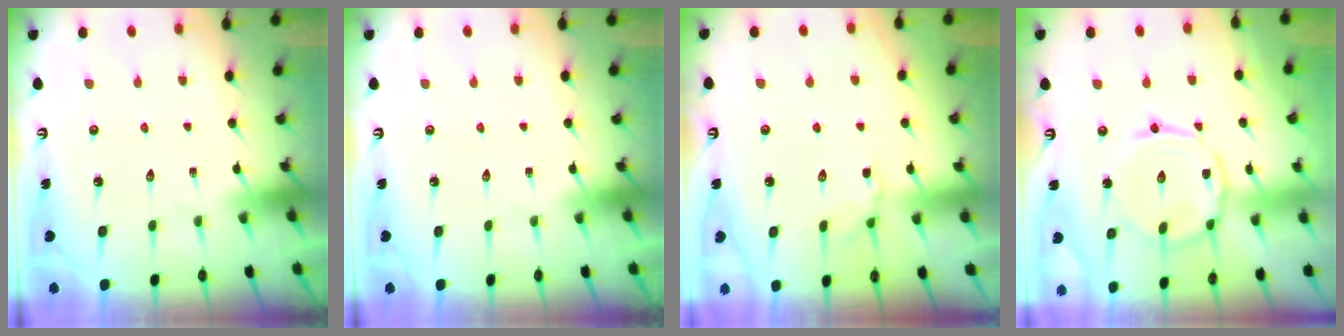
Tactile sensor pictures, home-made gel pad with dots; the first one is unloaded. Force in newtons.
{"total": 0.0}
{"total": 4.3, "press": 3.9, "slide": 1.8}
{"total": 9.5, "press": 9.5, "slide": 0.7}